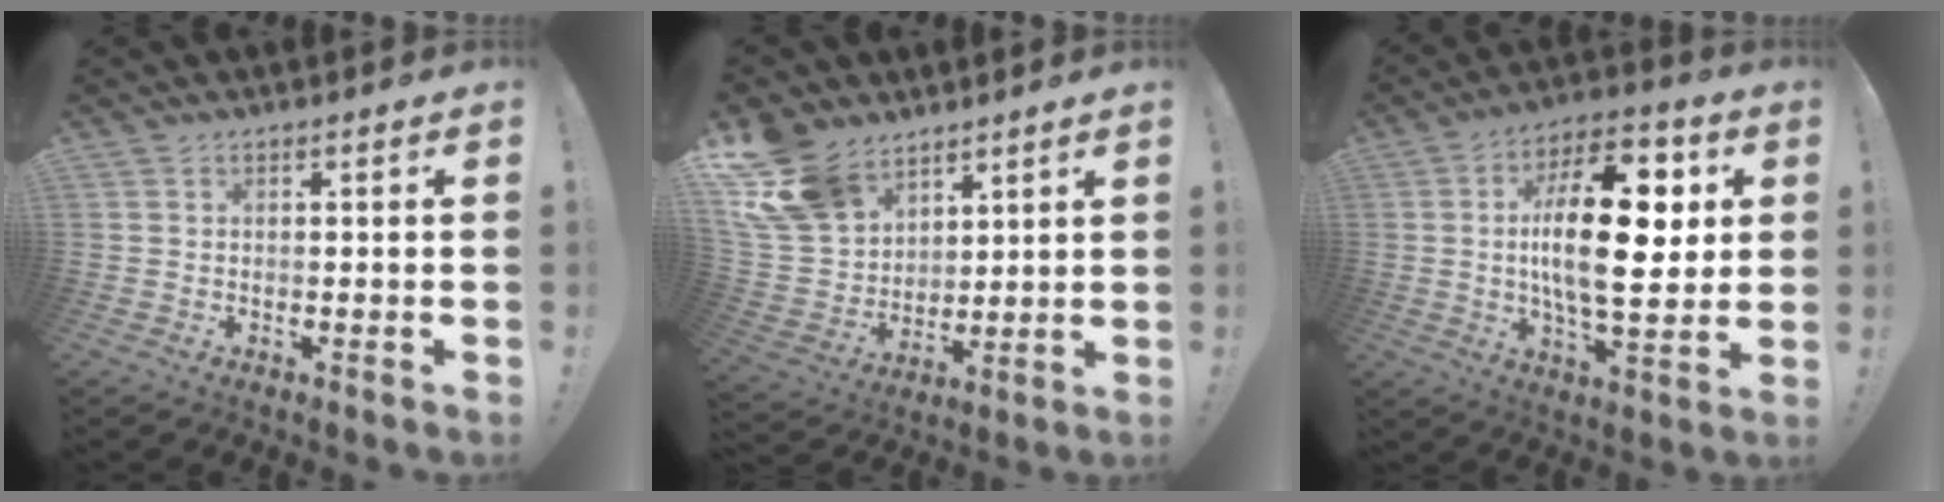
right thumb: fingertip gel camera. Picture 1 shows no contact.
{"total": 16.6, "force": [10.8, 10.7, 6.8], "torque": [-0.140, -0.065, 0.212]}
{"total": 22.7, "force": [2.4, 9.6, 20.4], "torque": [-0.335, -0.006, 0.029]}